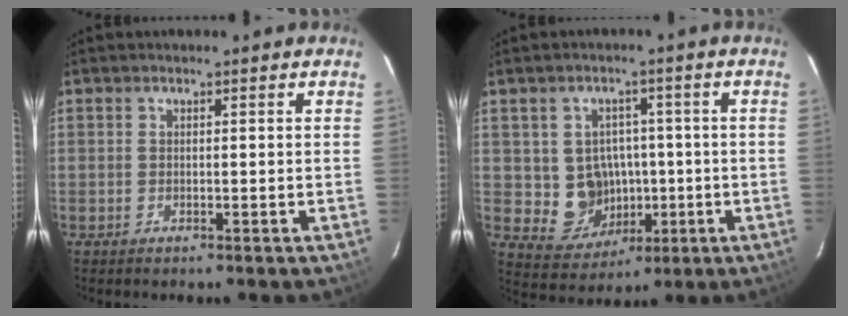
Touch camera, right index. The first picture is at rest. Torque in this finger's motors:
{"motor_torque": [0.07, 0.02, 0.08, 0.01]}